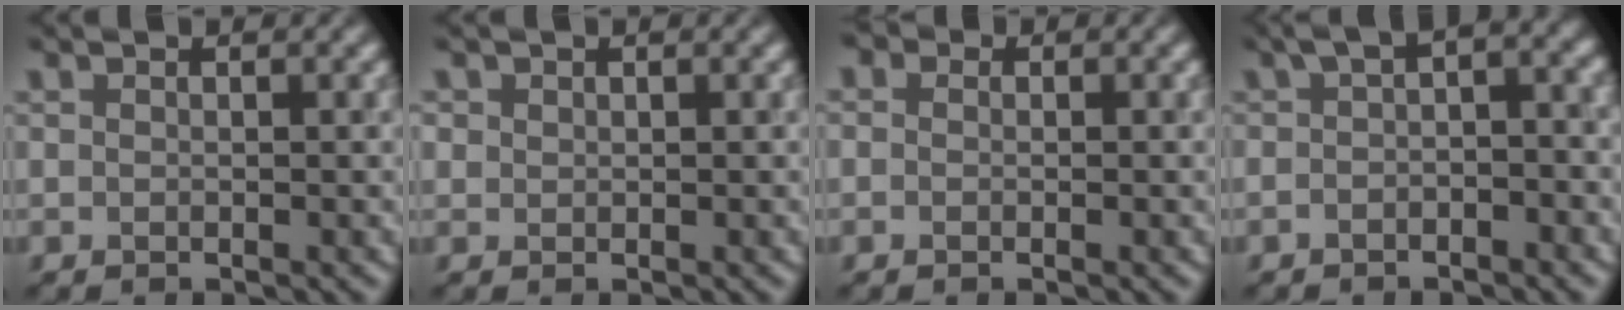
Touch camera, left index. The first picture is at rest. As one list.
[{"total": 1.0, "force": [0.4, 0.9, 0.3], "torque": [0.000, 0.008, 0.000]}, {"total": 2.9, "force": [1.1, 2.2, 1.6], "torque": [-0.005, 0.022, -0.031]}, {"total": 3.8, "force": [-0.3, 1.9, 3.3], "torque": [-0.042, 0.014, -0.015]}]